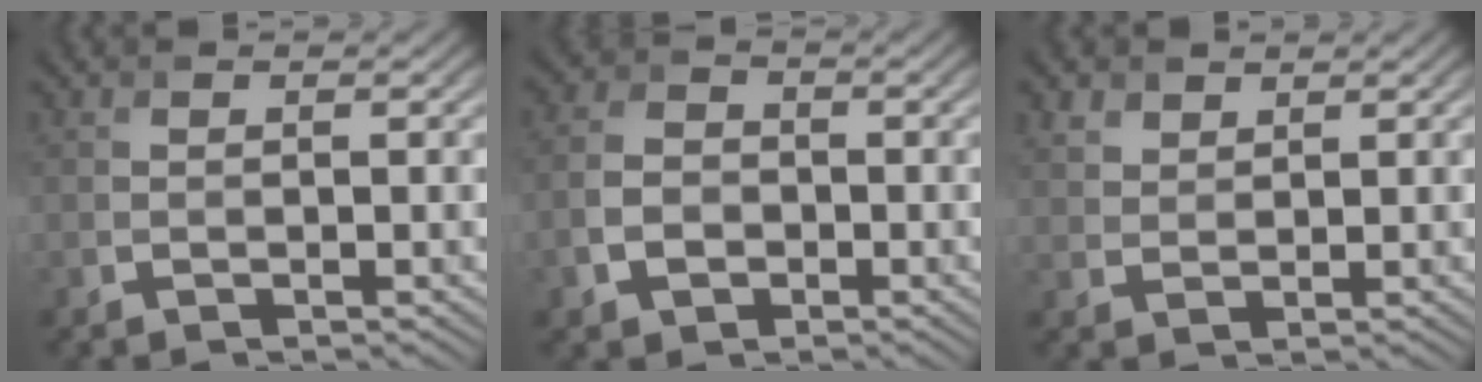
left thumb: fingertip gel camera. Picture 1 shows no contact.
{"total": 4.2, "force": [-1.5, 3.2, 2.3], "torque": [-0.055, -0.003, -0.033]}
{"total": 2.9, "force": [2.1, 1.8, 1.0], "torque": [-0.032, 0.001, 0.047]}